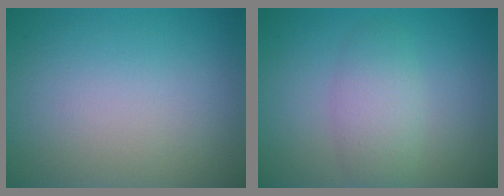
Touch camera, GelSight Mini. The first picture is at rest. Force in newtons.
{"total": 2.9, "press": 2.9, "slide": 0.1}